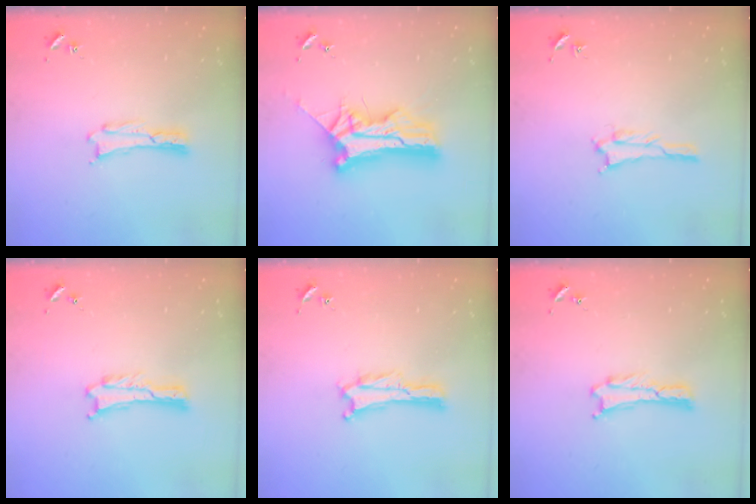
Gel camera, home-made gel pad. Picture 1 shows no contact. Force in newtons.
{"total": 12.6, "press": 12.6, "slide": 1.2}
{"total": 1.7, "press": 1.7, "slide": 0.2}
{"total": 0.0}
{"total": 0.0}
{"total": 0.0}